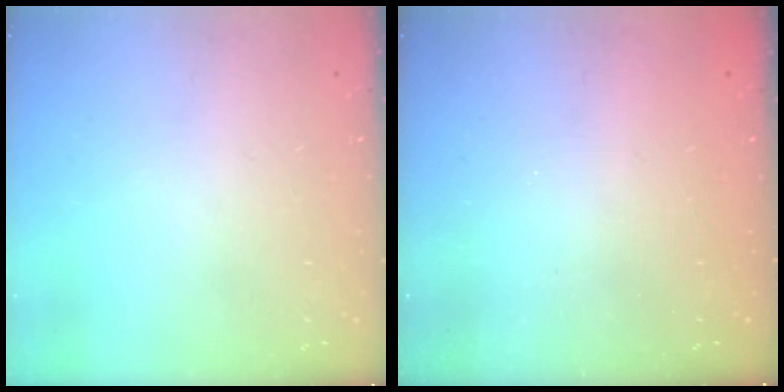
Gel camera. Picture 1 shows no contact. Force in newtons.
{"total": 2.6, "press": 2.5, "slide": 0.8}